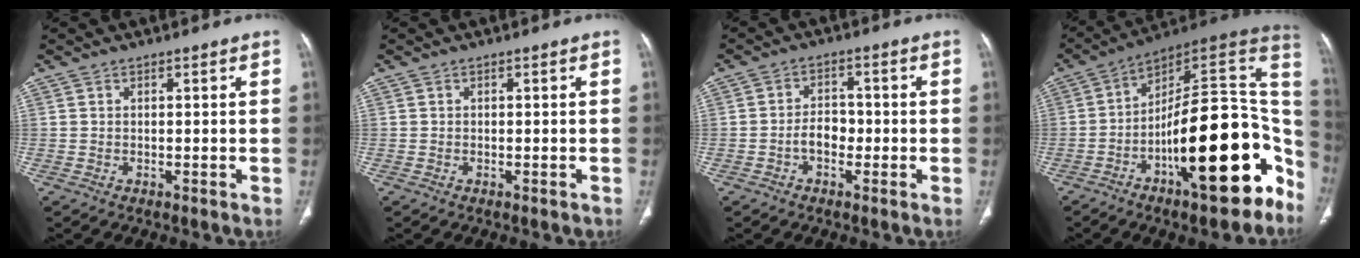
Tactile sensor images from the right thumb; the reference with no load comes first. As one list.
[{"total": 0.0}, {"total": 4.1, "force": [-1.3, 2.8, 2.7], "torque": [-0.032, 0.020, -0.030]}, {"total": 26.0, "force": [-9.6, 9.8, 22.2], "torque": [-0.241, 0.082, -0.139]}]